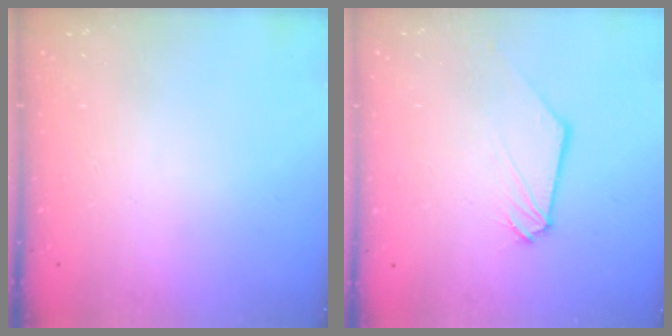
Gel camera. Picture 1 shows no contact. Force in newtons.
{"total": 0.9, "press": 0.9, "slide": 0.2}